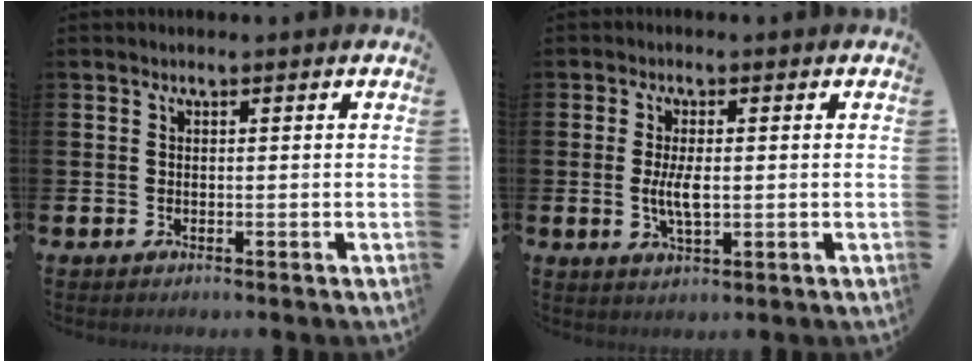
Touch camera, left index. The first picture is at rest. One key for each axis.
{"total": 3.9, "fx": 0.0, "fy": 1.5, "fz": 3.6, "tx": -0.076, "ty": 0.001, "tz": -0.003}